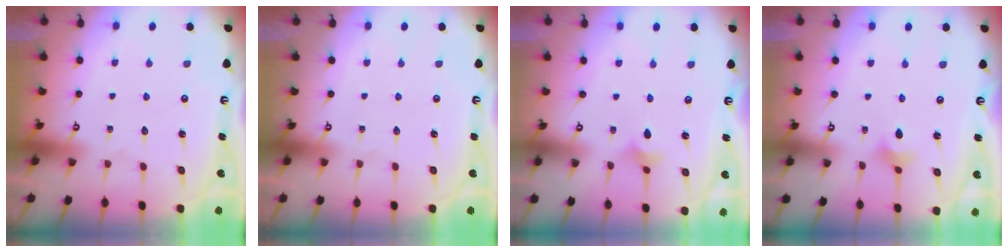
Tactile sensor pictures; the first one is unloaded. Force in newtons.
{"total": 0.0}
{"total": 1.7, "press": 1.7, "slide": 0.4}
{"total": 3.9, "press": 3.9, "slide": 0.7}